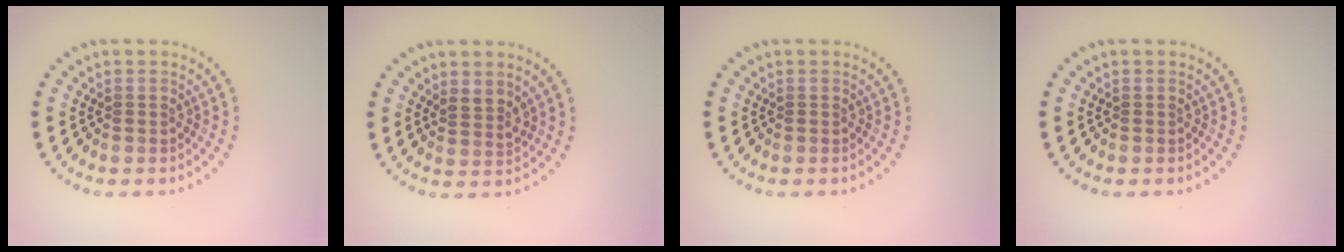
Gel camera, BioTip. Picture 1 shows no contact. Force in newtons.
{"total": 1.8, "press": 1.4, "slide": 1.1}
{"total": 0.0}
{"total": 0.0}